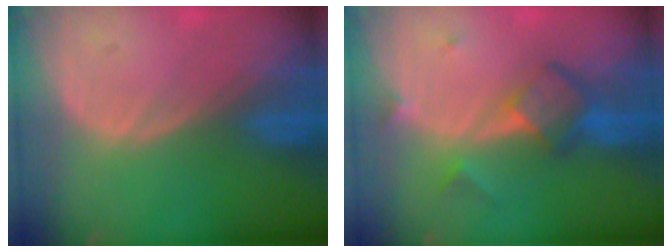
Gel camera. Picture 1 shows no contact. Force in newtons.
{"total": 6.0, "press": 5.2, "slide": 3.0}